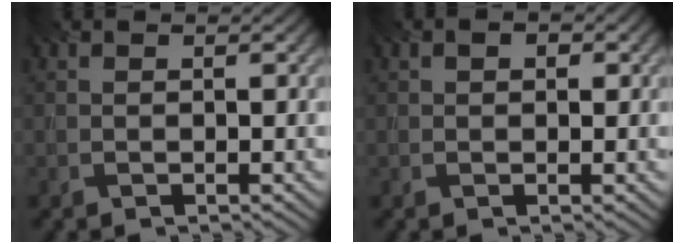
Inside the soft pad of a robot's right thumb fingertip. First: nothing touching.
{"total": 1.8, "force": [0.7, 1.2, 1.1], "torque": [-0.018, -0.002, 0.009]}